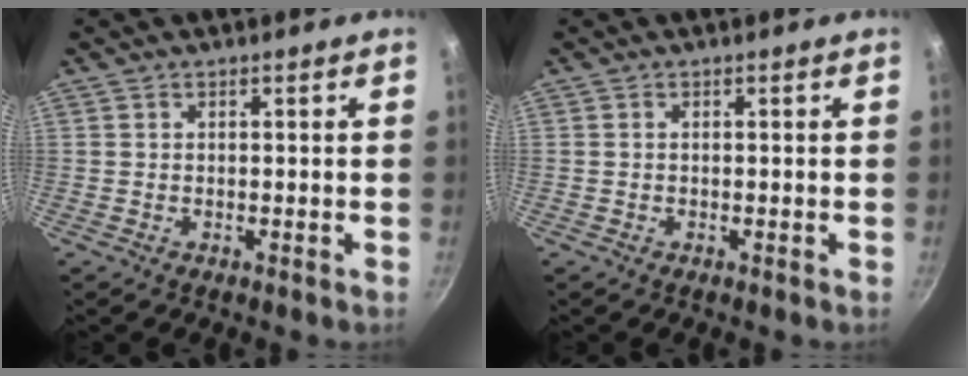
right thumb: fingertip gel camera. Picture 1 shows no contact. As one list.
[{"total": 0.0}]